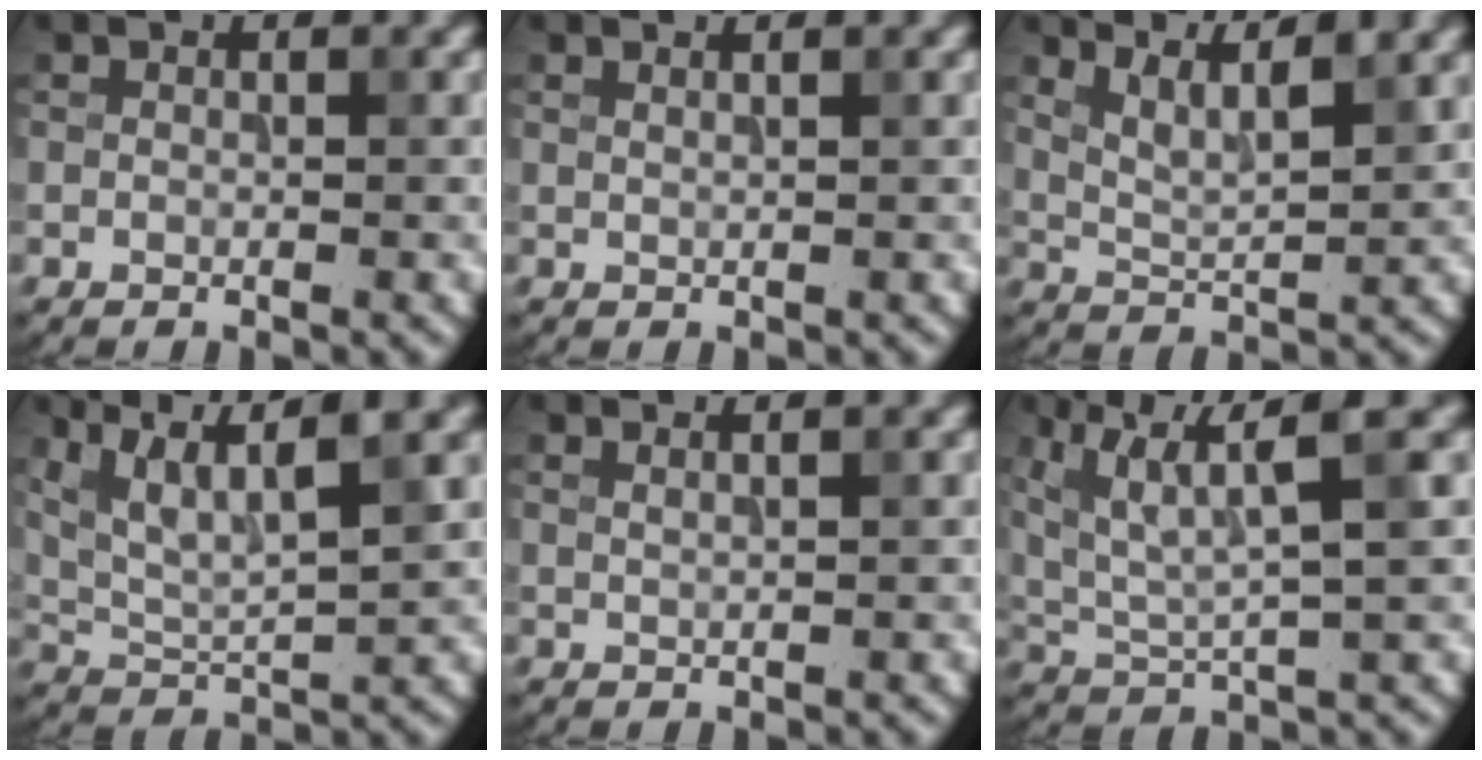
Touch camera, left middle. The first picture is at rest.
{"total": 1.0, "force": [0.8, 0.4, 0.6], "torque": [-0.002, -0.002, 0.002]}
{"total": 3.8, "force": [2.8, 0.9, 2.4], "torque": [-0.043, 0.003, 0.051]}
{"total": 6.4, "force": [3.7, 1.4, 5.0], "torque": [-0.094, 0.004, 0.074]}
{"total": 1.5, "force": [1.1, 0.6, 0.9], "torque": [-0.002, -0.001, 0.002]}
{"total": 6.9, "force": [2.8, 1.6, 6.1], "torque": [-0.120, 0.001, 0.059]}